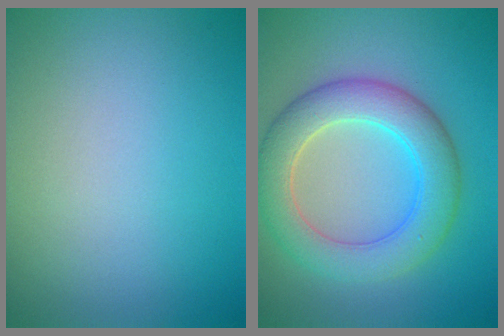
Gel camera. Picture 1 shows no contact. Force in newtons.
{"total": 6.2, "press": 6.2, "slide": 0.5}